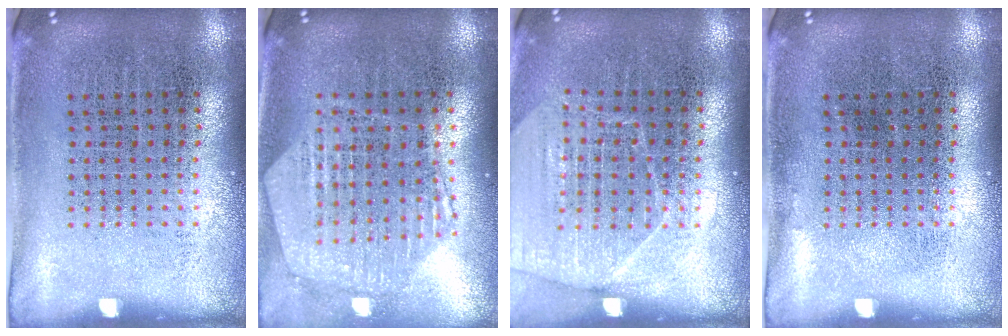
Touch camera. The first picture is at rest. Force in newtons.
{"total": 1.2, "press": 1.2, "slide": 0.1}
{"total": 1.6, "press": 1.6, "slide": 0.1}
{"total": 0.0}